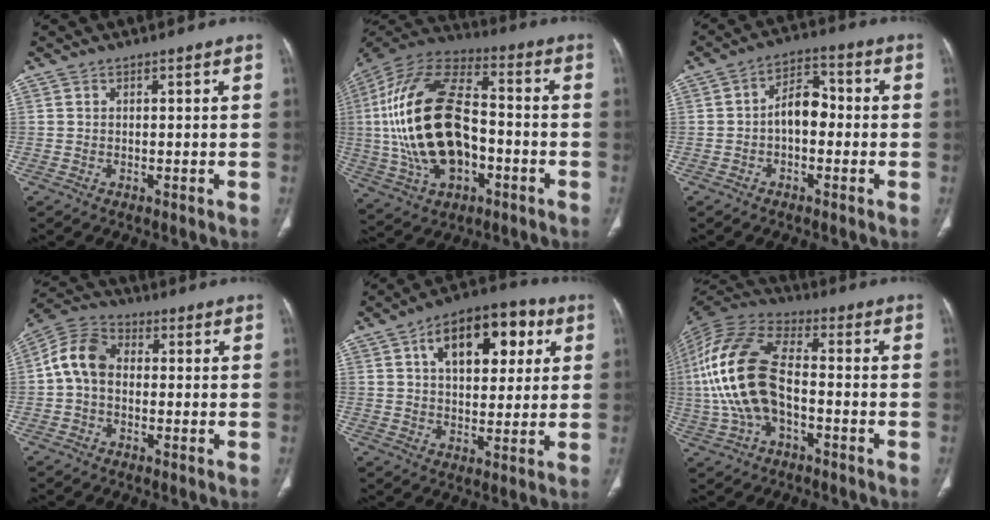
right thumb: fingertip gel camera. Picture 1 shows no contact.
{"total": 25.6, "force": [-2.6, 14.6, 20.8], "torque": [-0.416, 0.023, -0.040]}
{"total": 7.0, "force": [-0.9, 4.4, 5.4], "torque": [-0.069, 0.029, -0.026]}
{"total": 8.8, "force": [-0.2, 6.4, 6.0], "torque": [-0.101, 0.028, -0.017]}
{"total": 16.4, "force": [5.8, 9.1, 12.3], "torque": [-0.134, 0.010, 0.083]}
{"total": 18.3, "force": [-2.2, 9.9, 15.2], "torque": [-0.323, 0.033, -0.044]}